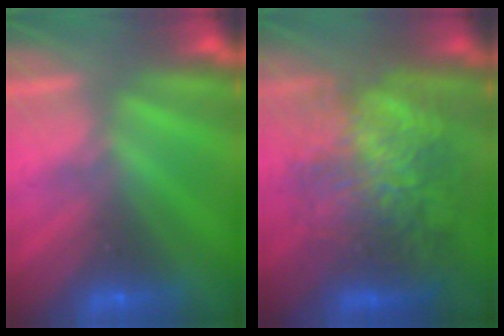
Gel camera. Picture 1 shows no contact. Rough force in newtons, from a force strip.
{"total": 7.1}